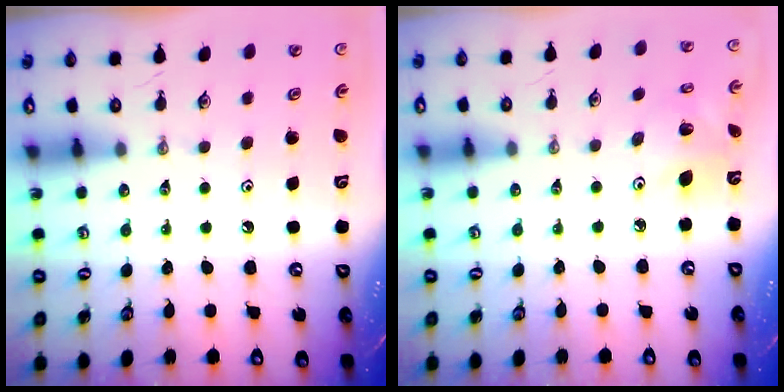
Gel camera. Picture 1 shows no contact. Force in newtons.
{"total": 5.2, "press": 5.2, "slide": 0.2}